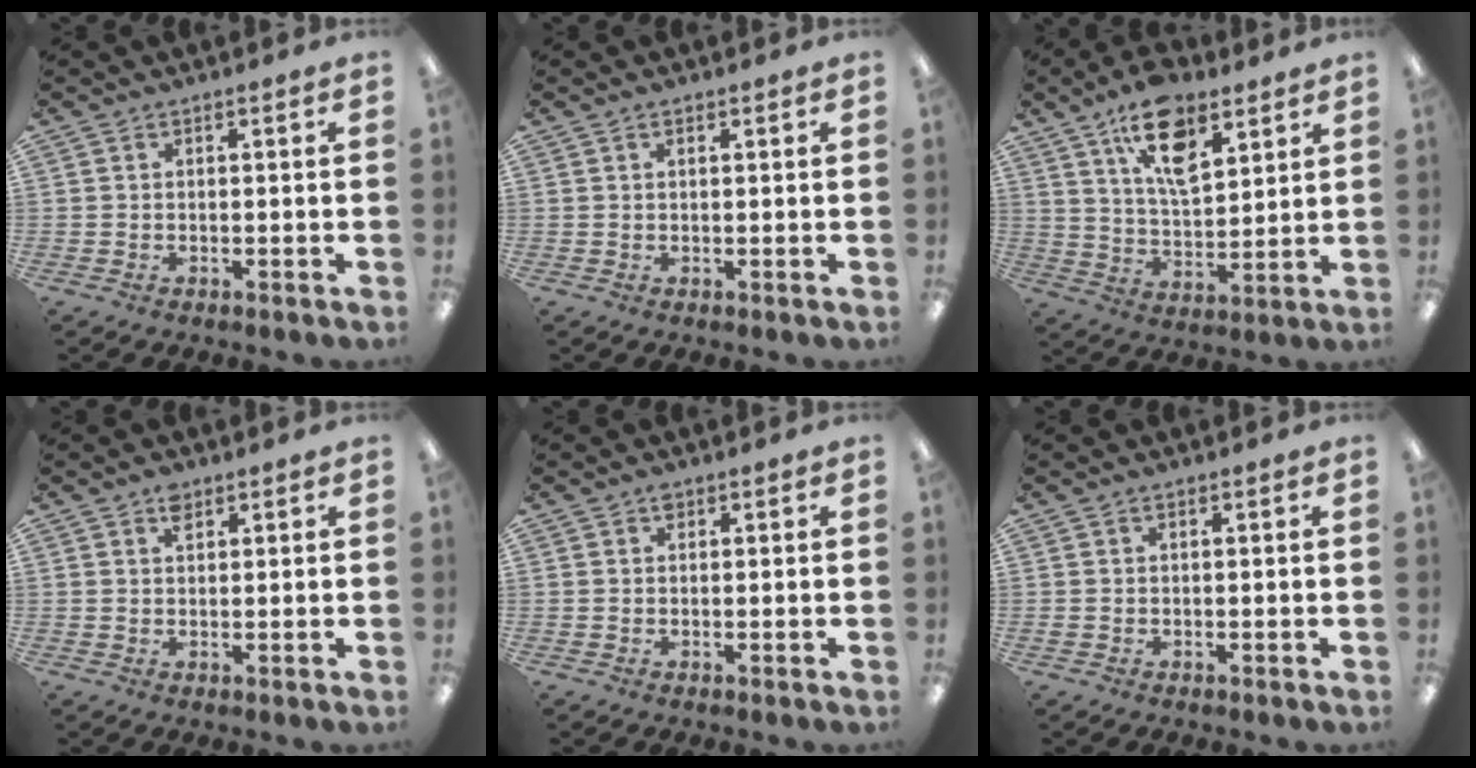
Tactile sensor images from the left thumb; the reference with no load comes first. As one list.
[{"total": 0.8, "force": [0.5, 0.4, 0.5], "torque": [-0.011, 0.002, 0.009]}, {"total": 14.6, "force": [8.8, 7.0, 9.4], "torque": [-0.149, -0.032, 0.154]}, {"total": 2.4, "force": [1.6, 1.3, 1.3], "torque": [-0.021, -0.002, 0.028]}, {"total": 1.2, "force": [0.7, 0.8, 0.6], "torque": [-0.006, -0.001, 0.010]}, {"total": 0.6, "force": [0.2, 0.4, 0.4], "torque": [-0.009, 0.004, 0.002]}]